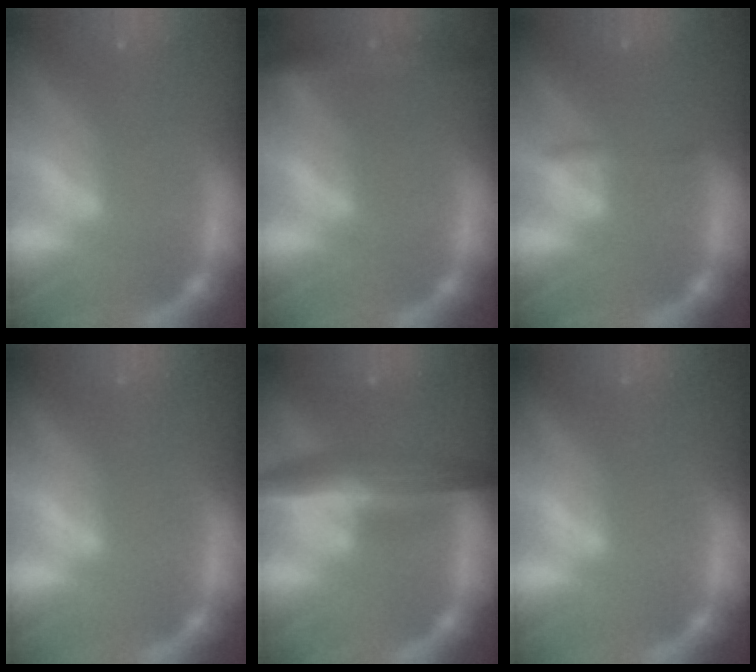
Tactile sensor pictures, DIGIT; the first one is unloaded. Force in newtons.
{"total": 4.5}
{"total": 1.4}
{"total": 0.0}
{"total": 7.1}
{"total": 0.0}